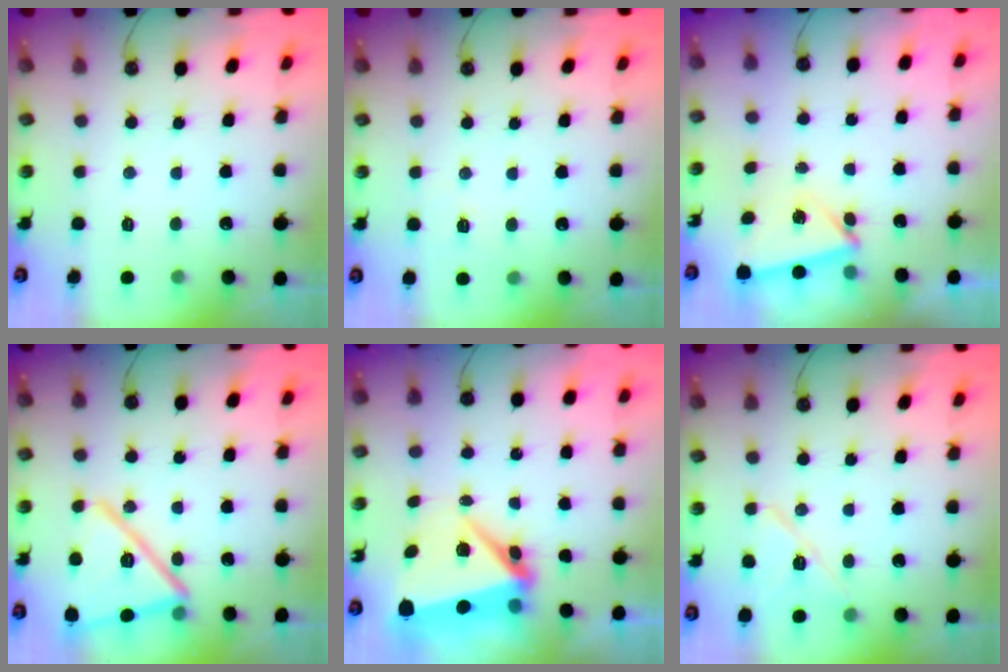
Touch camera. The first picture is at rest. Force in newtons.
{"total": 2.6, "press": 2.6, "slide": 0.4}
{"total": 3.9, "press": 3.5, "slide": 1.7}
{"total": 19.0, "press": 18.9, "slide": 1.2}
{"total": 8.4, "press": 8.2, "slide": 1.8}
{"total": 11.0, "press": 11.0, "slide": 0.9}